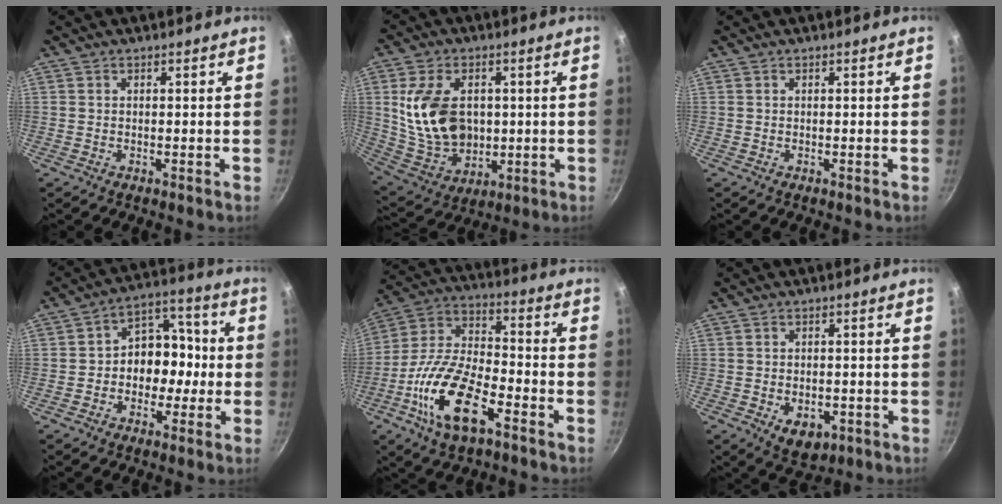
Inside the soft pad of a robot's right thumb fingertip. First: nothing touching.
{"total": 16.4, "force": [1.8, 11.3, 11.7], "torque": [-0.196, -0.014, 0.048]}
{"total": 0.0}
{"total": 11.1, "force": [-1.4, 8.7, 6.7], "torque": [-0.029, 0.044, -0.035]}
{"total": 18.2, "force": [-8.1, 8.1, 14.1], "torque": [-0.264, 0.041, -0.165]}
{"total": 6.3, "force": [-2.1, 4.1, 4.3], "torque": [-0.044, 0.001, -0.019]}